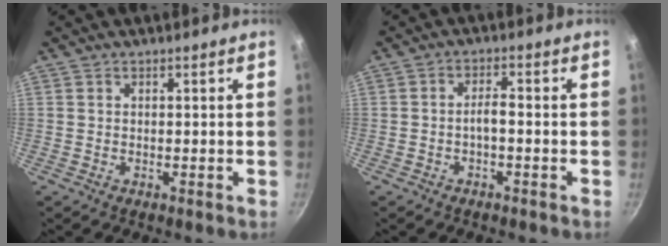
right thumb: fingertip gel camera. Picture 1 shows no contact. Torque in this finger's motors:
{"motor_torque": [0.04, 0.21, 0.52, -0.36, 0.00]}